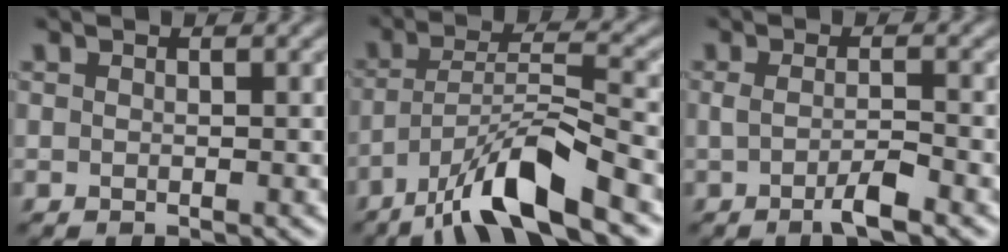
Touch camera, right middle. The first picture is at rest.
{"total": 8.5, "force": [-5.5, 1.6, 6.2], "torque": [-0.111, 0.009, -0.102]}
{"total": 2.5, "force": [-1.0, 0.5, 2.3], "torque": [-0.043, -0.004, -0.022]}